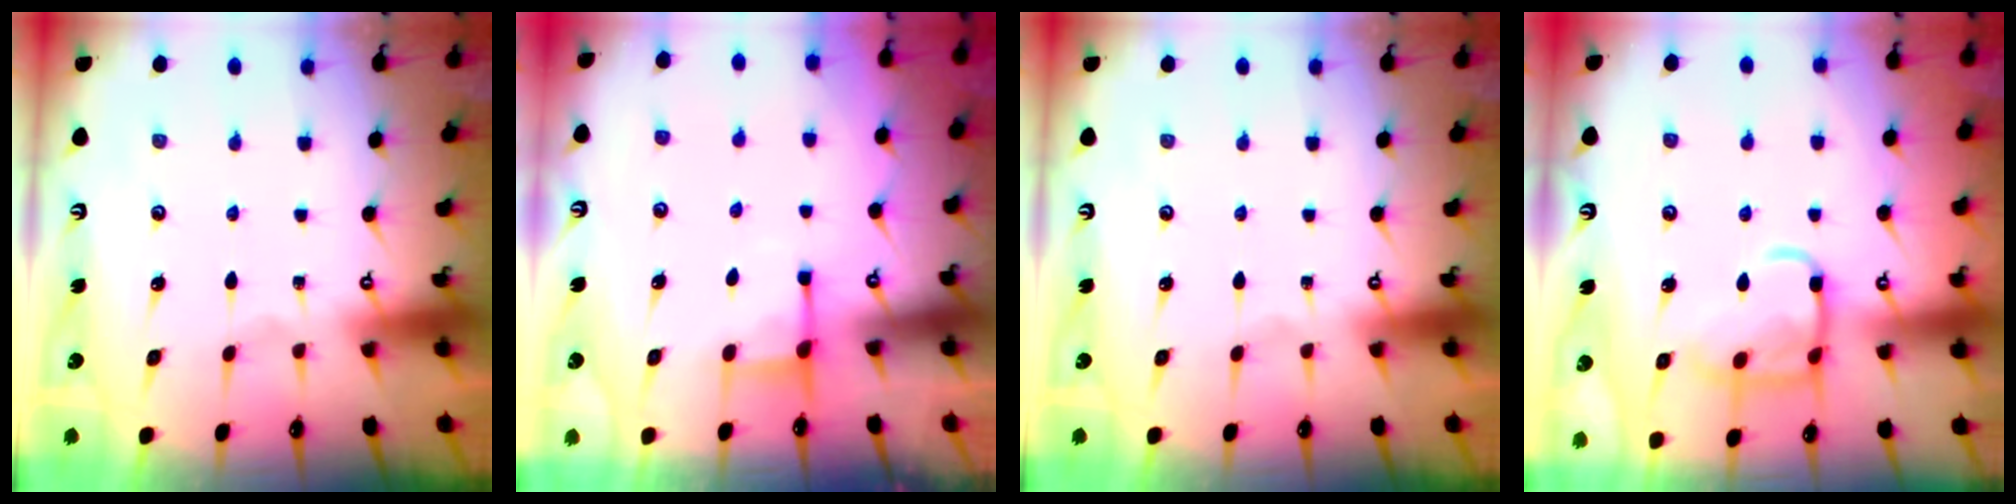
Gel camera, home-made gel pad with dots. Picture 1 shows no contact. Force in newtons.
{"total": 2.7, "press": 2.6, "slide": 0.7}
{"total": 0.0}
{"total": 11.2, "press": 11.1, "slide": 1.0}